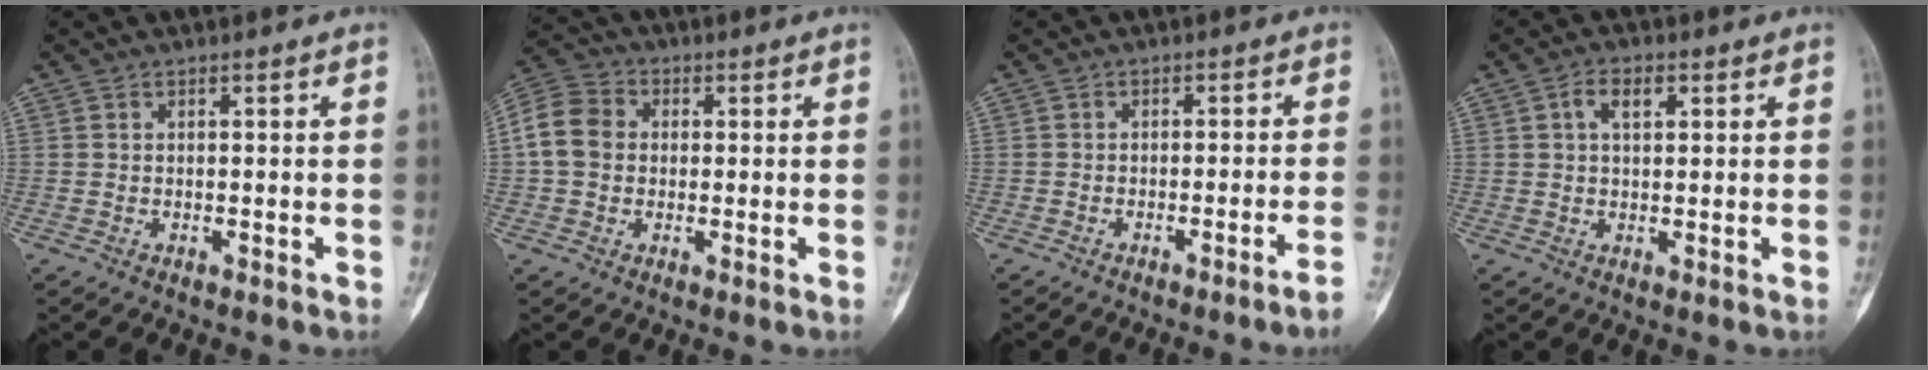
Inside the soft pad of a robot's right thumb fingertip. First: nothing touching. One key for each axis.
{"total": 8.0, "fx": 0.3, "fy": 6.6, "fz": 4.4, "tx": -0.081, "ty": 0.022, "tz": -0.005}
{"total": 4.2, "fx": -2.7, "fy": -1.1, "fz": 2.9, "tx": -0.053, "ty": 0.019, "tz": -0.035}
{"total": 4.0, "fx": 1.5, "fy": 2.2, "fz": 3.0, "tx": -0.048, "ty": 0.005, "tz": 0.024}